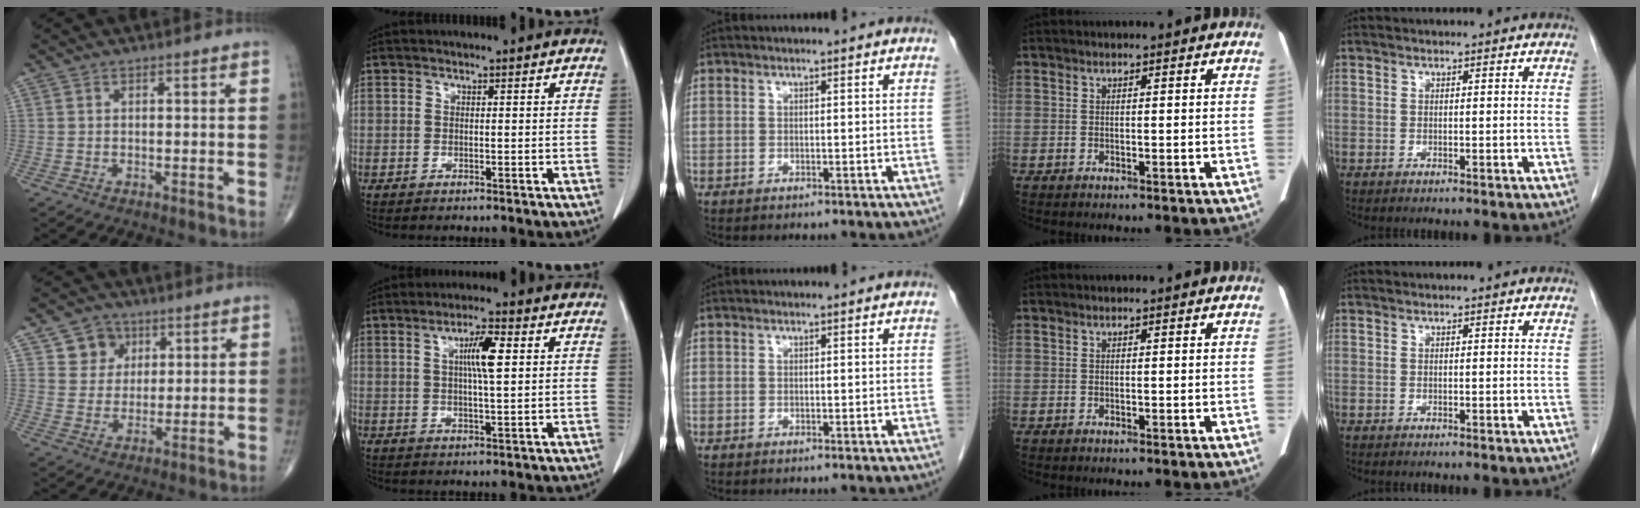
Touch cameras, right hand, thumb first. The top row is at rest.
{"thumb": {"total": 6.6, "force": [3.1, 5.6, 1.5], "torque": [0.005, -0.012, 0.053]}, "index": {"total": 5.2, "force": [1.4, 0.6, 4.9], "torque": [-0.088, 0.002, 0.024]}}